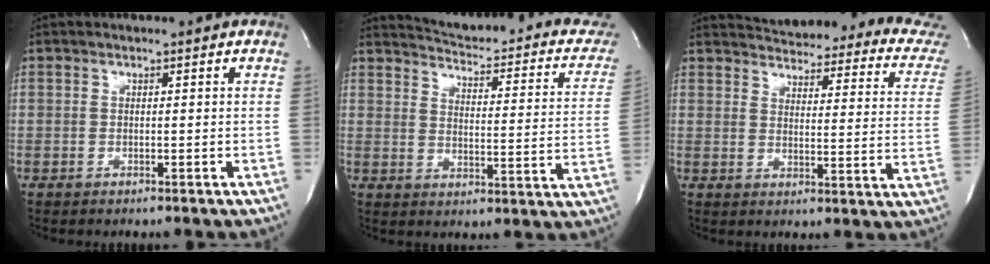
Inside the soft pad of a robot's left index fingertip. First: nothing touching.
{"total": 20.5, "force": [18.3, 4.5, 8.1], "torque": [-0.097, -0.045, 0.205]}
{"total": 24.5, "force": [23.2, 3.7, 7.0], "torque": [-0.090, -0.090, 0.254]}